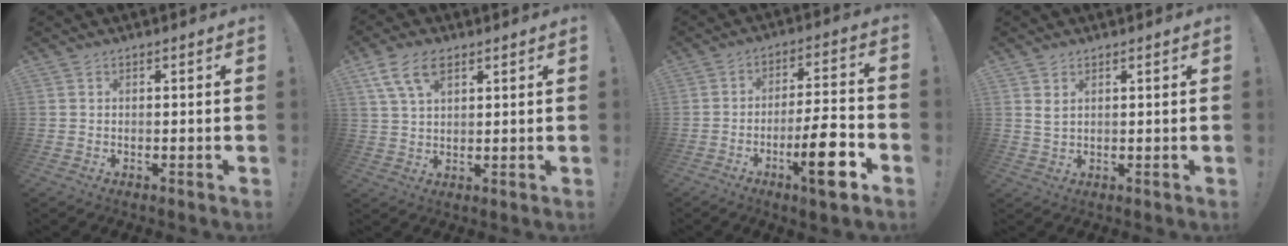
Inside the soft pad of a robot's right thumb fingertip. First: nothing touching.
{"total": 9.0, "force": [4.6, 4.8, 6.0], "torque": [-0.113, 0.000, 0.090]}
{"total": 13.5, "force": [-6.1, 2.5, 11.8], "torque": [-0.170, 0.021, -0.098]}
{"total": 2.5, "force": [1.3, 1.0, 1.9], "torque": [-0.037, 0.000, 0.024]}